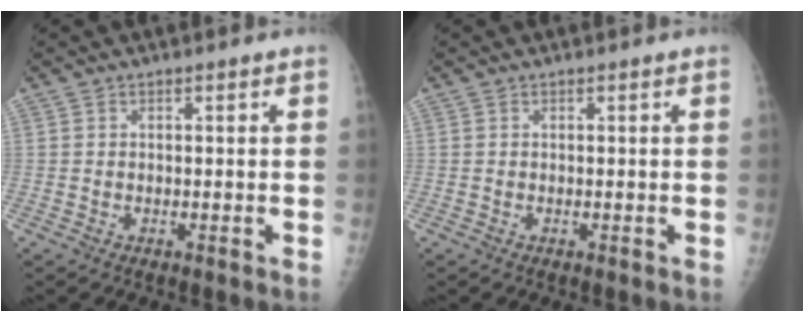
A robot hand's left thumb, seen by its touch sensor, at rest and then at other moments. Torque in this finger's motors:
{"motor_torque": [0.08, -0.03, 0.15, 0.10, -0.01]}